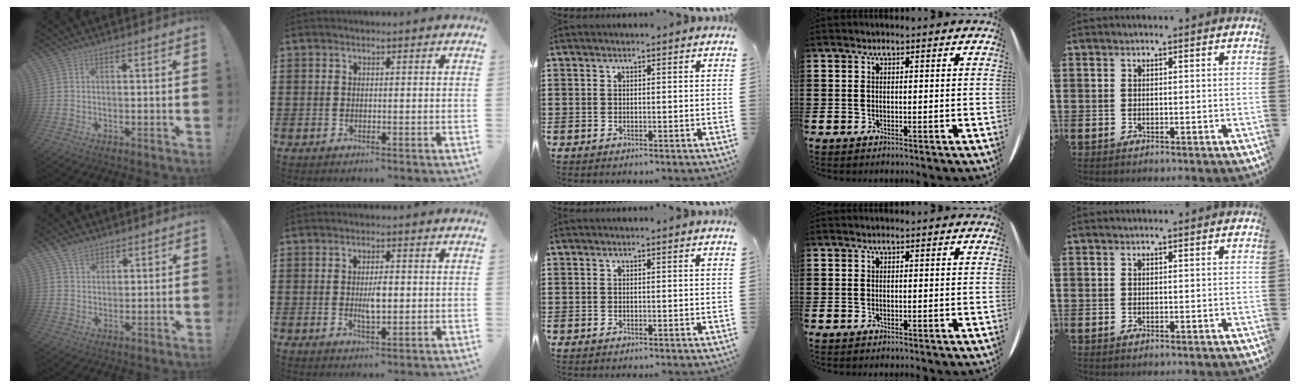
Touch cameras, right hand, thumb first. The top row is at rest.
{"thumb": {"total": 5.3, "force": [4.0, 3.3, 1.3], "torque": [-0.022, -0.018, 0.076]}, "index": {"total": 3.6, "force": [-0.1, 1.4, 3.4], "torque": [-0.063, 0.002, -0.001]}}